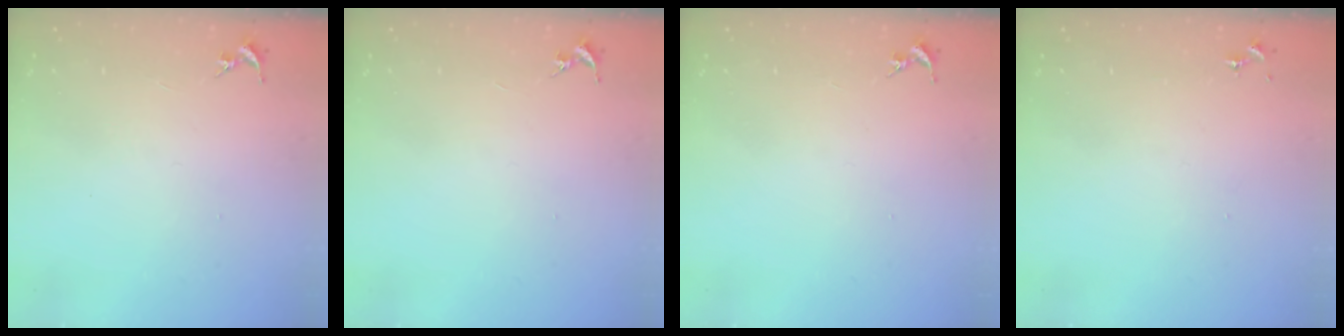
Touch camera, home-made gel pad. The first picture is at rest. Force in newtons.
{"total": 0.0}
{"total": 0.0}
{"total": 0.0}